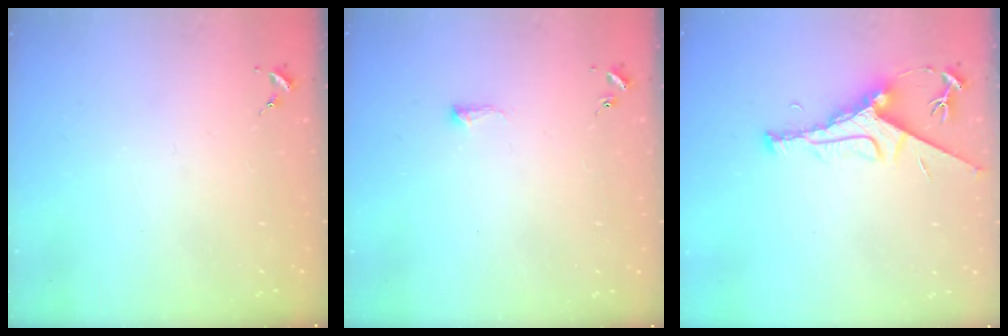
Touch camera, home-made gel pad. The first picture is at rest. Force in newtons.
{"total": 5.2, "press": 5.1, "slide": 0.8}
{"total": 8.4, "press": 8.3, "slide": 1.0}